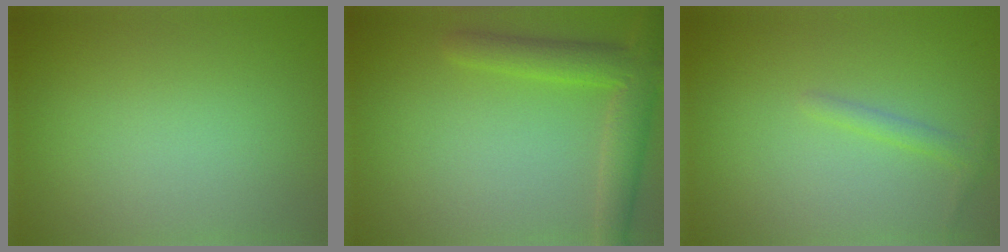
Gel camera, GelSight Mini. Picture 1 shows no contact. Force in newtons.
{"total": 4.6, "press": 4.6, "slide": 0.2}
{"total": 1.2, "press": 1.2, "slide": 0.0}